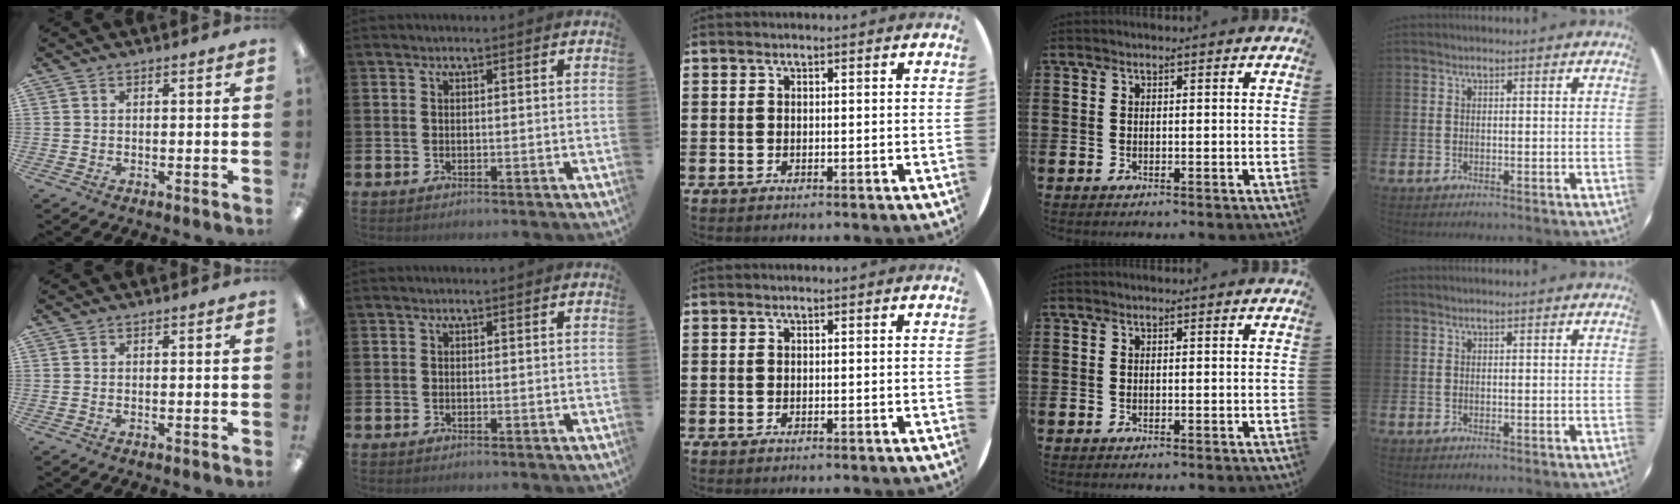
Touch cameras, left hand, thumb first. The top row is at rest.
{}